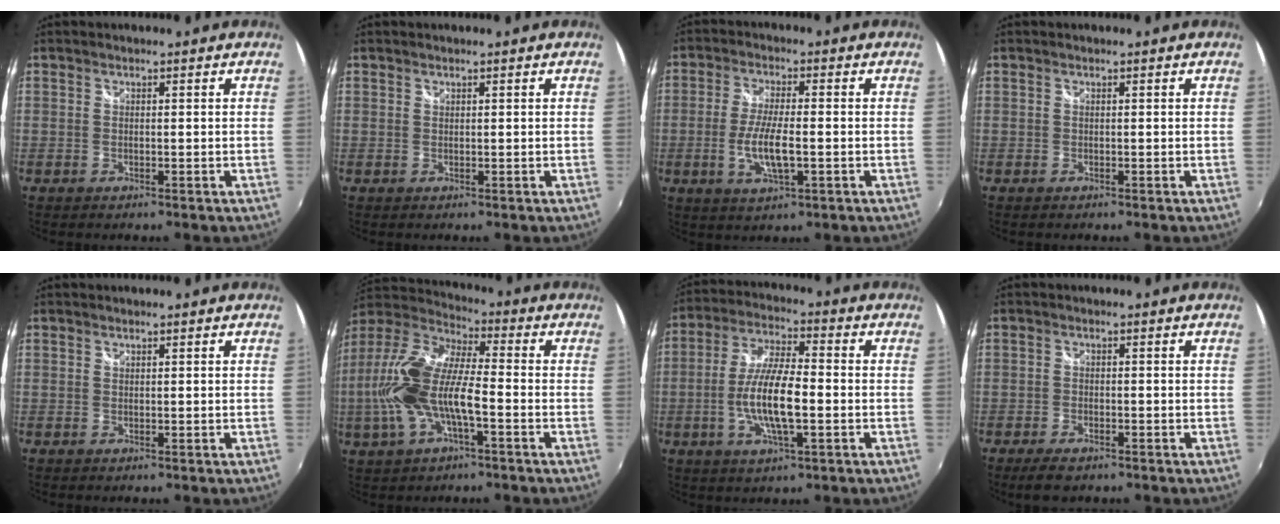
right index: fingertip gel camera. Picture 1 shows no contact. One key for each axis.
{"total": 0.0}
{"total": 7.7, "fx": -1.8, "fy": 2.1, "fz": 7.2, "tx": -0.144, "ty": -0.009, "tz": -0.032}
{"total": 0.0}
{"total": 0.0}
{"total": 16.9, "fx": -3.7, "fy": 6.0, "fz": 15.4, "tx": -0.317, "ty": 0.000, "tz": -0.073}
{"total": 11.5, "fx": -2.6, "fy": 3.0, "fz": 10.8, "tx": -0.217, "ty": -0.002, "tz": -0.049}
{"total": 4.2, "fx": -3.1, "fy": 1.6, "fz": 2.4, "tx": -0.059, "ty": -0.013, "tz": -0.053}